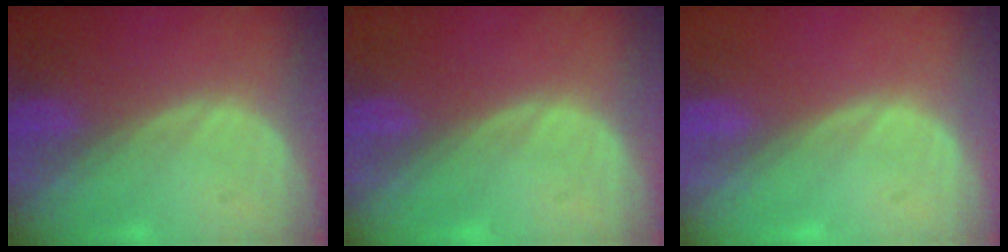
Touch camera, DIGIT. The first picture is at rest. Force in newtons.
{"total": 0.0}
{"total": 0.0}